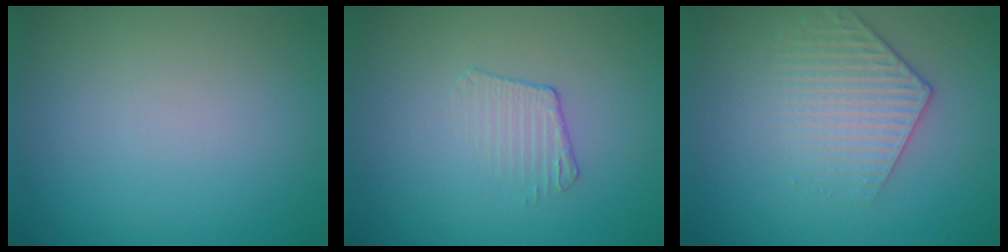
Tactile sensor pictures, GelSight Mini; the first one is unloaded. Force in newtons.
{"total": 1.5, "press": 0.7, "slide": 1.4}
{"total": 3.2, "press": 2.9, "slide": 1.2}